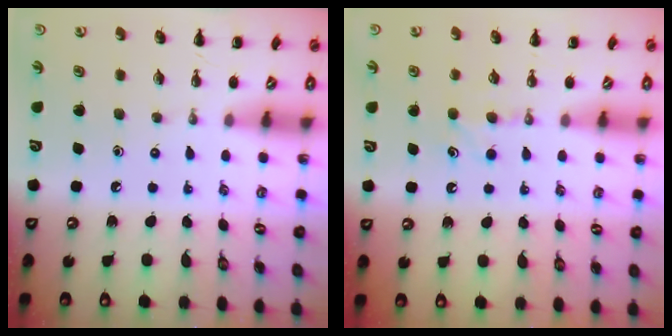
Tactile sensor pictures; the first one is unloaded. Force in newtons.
{"total": 4.6, "press": 4.4, "slide": 1.2}